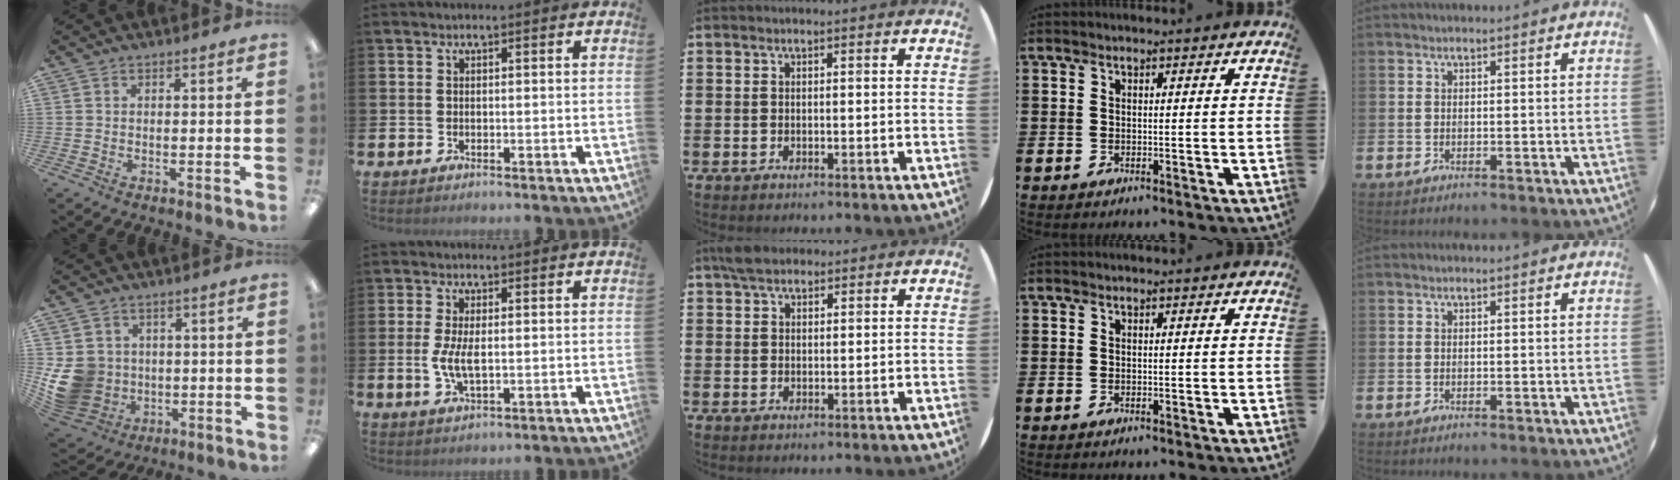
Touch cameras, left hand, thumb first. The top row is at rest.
{"thumb": {"total": 11.0, "force": [0.0, 10.2, 4.1], "torque": [-0.106, 0.003, 0.010]}, "index": {"total": 3.9, "force": [0.1, 1.5, 3.6], "torque": [-0.072, 0.001, -0.003]}, "middle": {"total": 3.3, "force": [2.7, 1.5, 1.2], "torque": [-0.022, 0.003, 0.051]}}